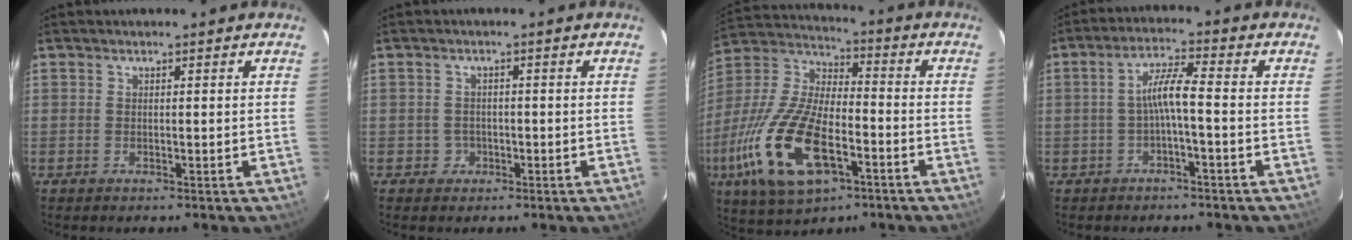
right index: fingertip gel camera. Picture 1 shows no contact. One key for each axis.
{"total": 2.3, "fx": -0.9, "fy": 2.1, "fz": 0.0, "tx": -0.001, "ty": 0.007, "tz": -0.011}
{"total": 21.8, "fx": -8.9, "fy": 9.4, "fz": 17.6, "tx": -0.383, "ty": -0.030, "tz": -0.163}
{"total": 4.8, "fx": -1.5, "fy": 0.1, "fz": 4.5, "tx": -0.095, "ty": 0.011, "tz": -0.027}